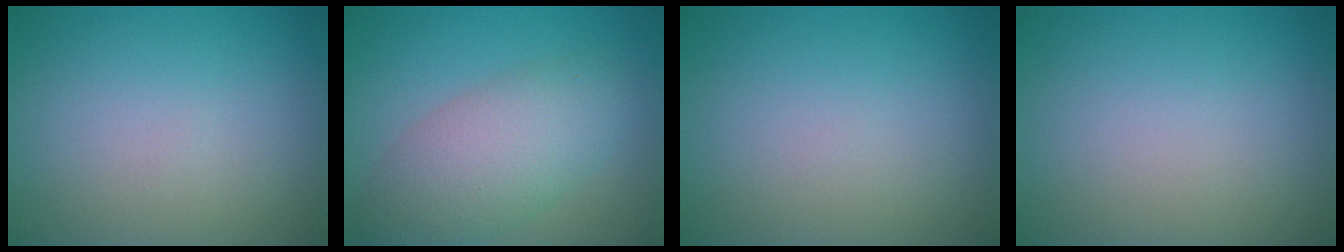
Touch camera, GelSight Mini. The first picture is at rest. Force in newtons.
{"total": 6.0, "press": 6.0, "slide": 0.2}
{"total": 0.0}
{"total": 0.0}